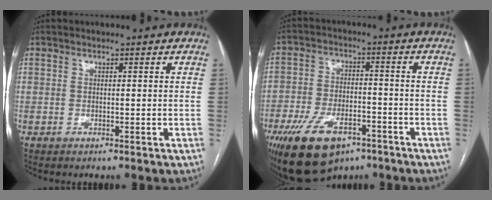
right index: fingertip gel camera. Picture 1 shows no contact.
{"total": 13.7, "force": [-8.3, 6.7, 8.5], "torque": [-0.161, -0.001, -0.136]}